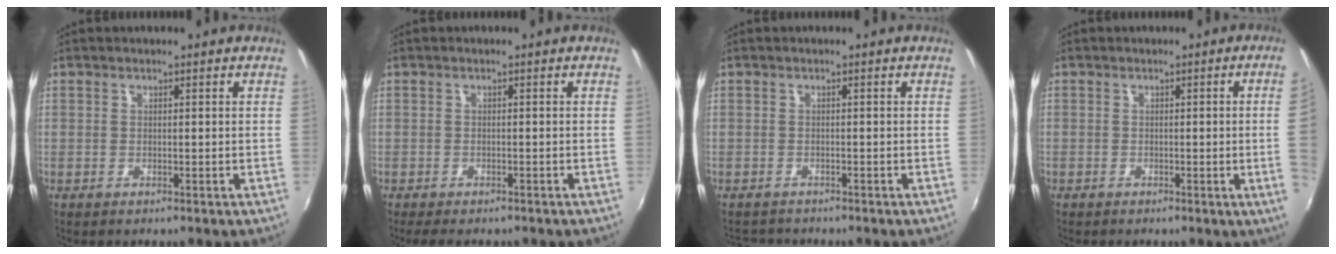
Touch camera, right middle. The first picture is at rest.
{"total": 4.2, "force": [-3.3, 1.4, 2.1], "torque": [-0.045, -0.015, -0.051]}
{"total": 3.0, "force": [-2.8, 0.8, 0.4], "torque": [-0.015, -0.007, -0.047]}
{"total": 4.6, "force": [0.0, -2.0, 4.1], "torque": [-0.062, -0.009, 0.004]}